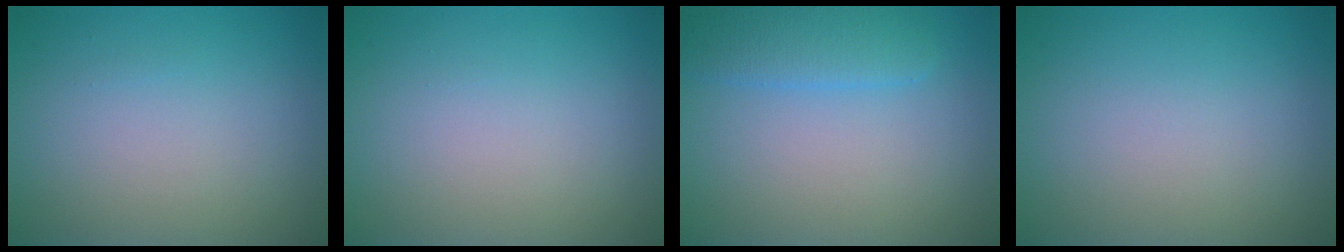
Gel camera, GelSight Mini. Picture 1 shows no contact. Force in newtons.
{"total": 0.0}
{"total": 2.8, "press": 2.8, "slide": 0.1}
{"total": 0.0}